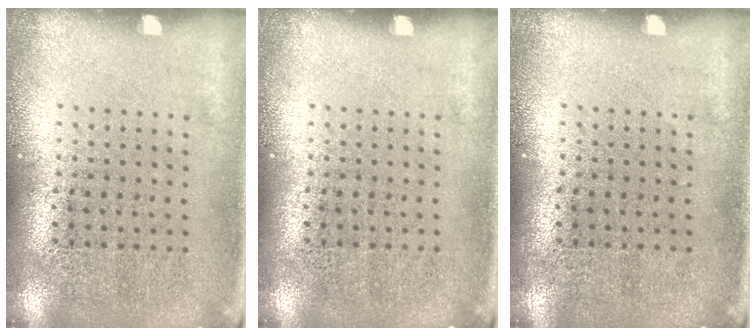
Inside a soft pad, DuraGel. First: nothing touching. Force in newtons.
{"total": 0.0}
{"total": 0.0}